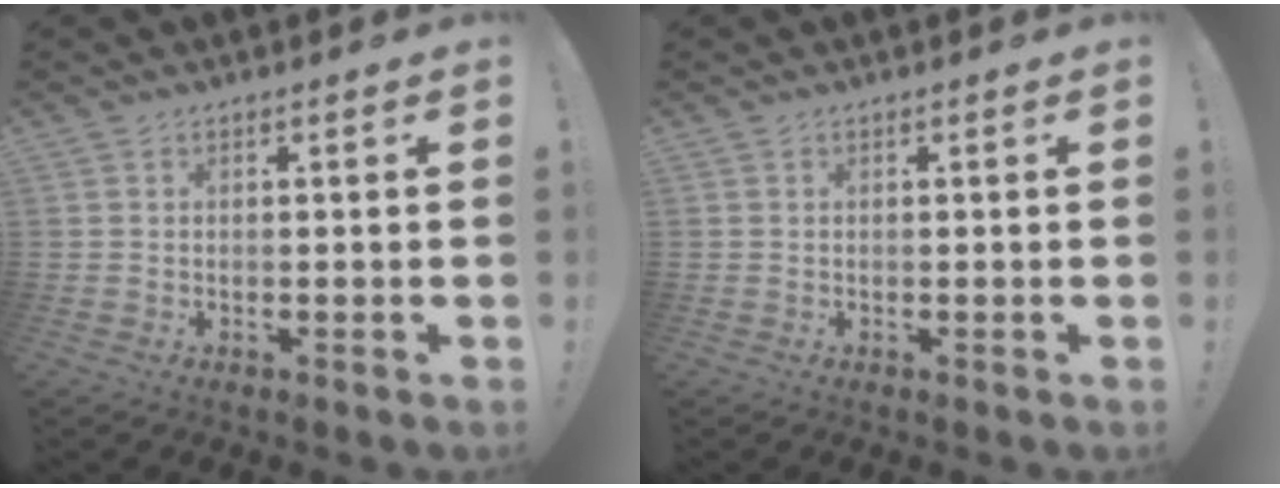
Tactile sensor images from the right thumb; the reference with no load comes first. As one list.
[{"total": 0.0}]